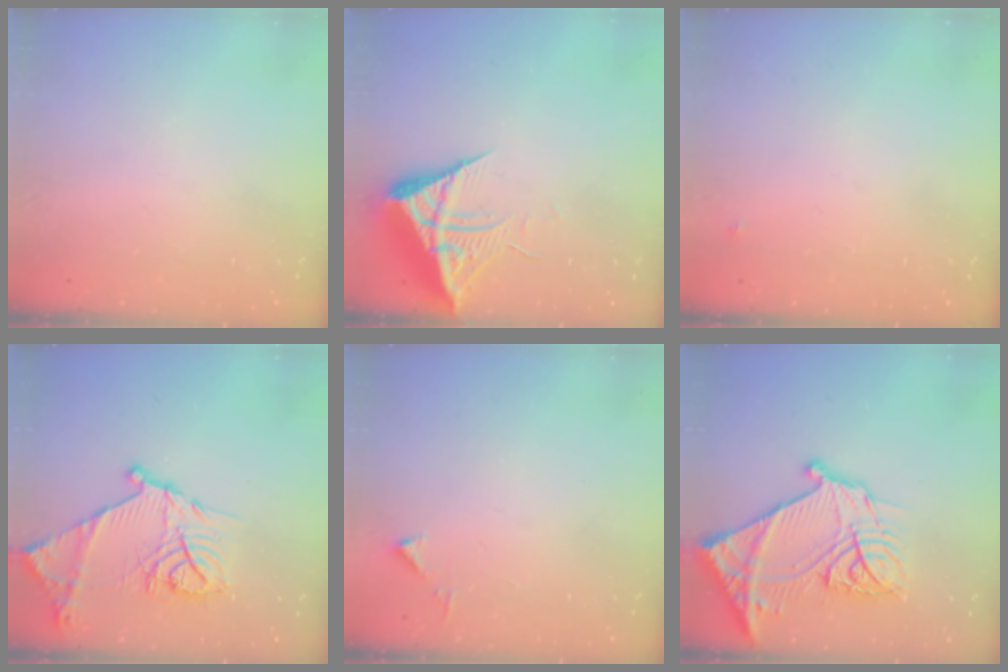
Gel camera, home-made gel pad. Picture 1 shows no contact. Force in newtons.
{"total": 13.1, "press": 13.1, "slide": 0.9}
{"total": 3.1, "press": 3.1, "slide": 0.3}
{"total": 18.7, "press": 18.6, "slide": 1.4}
{"total": 3.3, "press": 3.2, "slide": 0.4}
{"total": 25.3, "press": 25.1, "slide": 2.8}